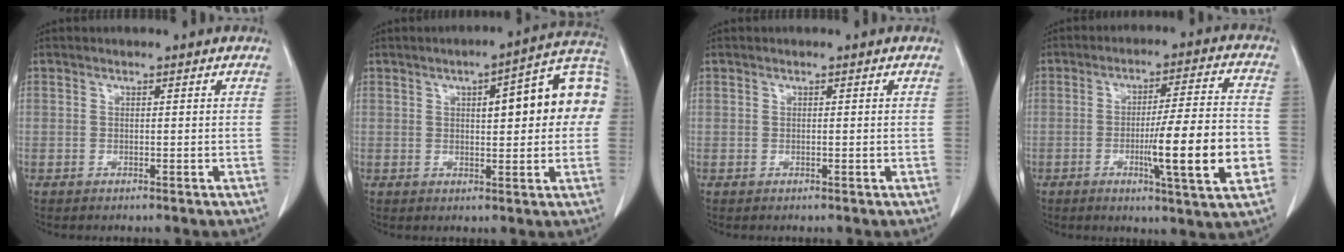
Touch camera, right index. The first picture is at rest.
{"total": 13.3, "force": [2.2, 3.3, 12.6], "torque": [-0.158, 0.041, 0.025]}
{"total": 0.0}
{"total": 14.1, "force": [-3.6, 0.1, 13.6], "torque": [-0.207, -0.012, -0.058]}